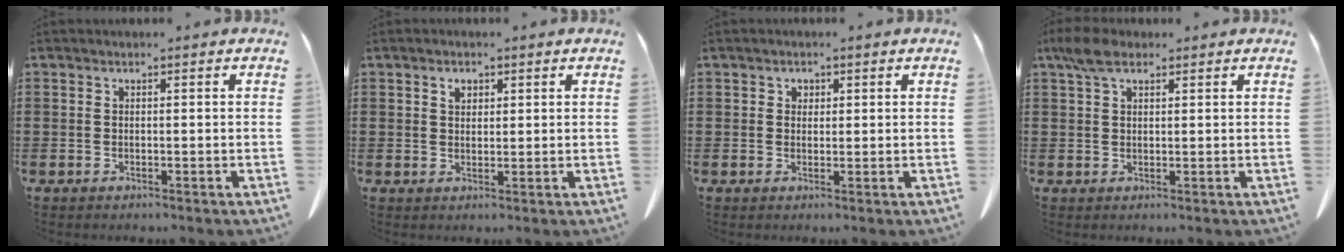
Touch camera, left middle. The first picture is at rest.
{"total": 1.8, "force": [1.0, 1.1, 1.0], "torque": [-0.015, 0.001, 0.017]}
{"total": 1.0, "force": [0.5, 0.9, 0.2], "torque": [-0.006, 0.004, 0.010]}
{"total": 3.1, "force": [1.8, 1.4, 2.1], "torque": [-0.048, 0.006, 0.032]}